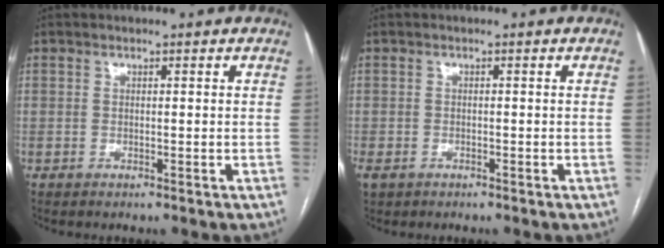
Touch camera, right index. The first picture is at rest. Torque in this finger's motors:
{"motor_torque": [0.92, -0.84, 0.73, 0.21]}